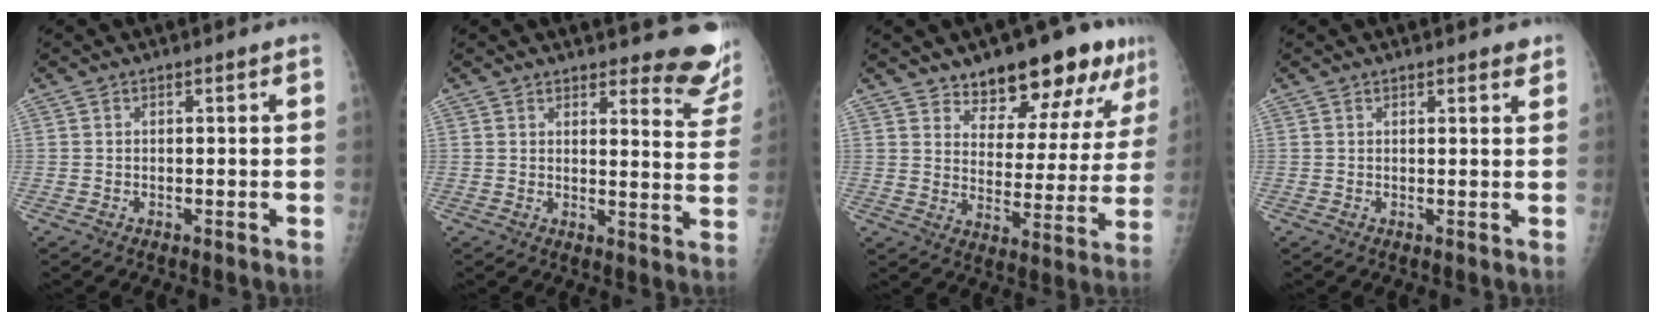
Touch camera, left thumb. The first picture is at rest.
{"total": 10.3, "force": [9.2, 2.7, 3.6], "torque": [-0.005, -0.080, 0.088]}
{"total": 16.0, "force": [11.8, 6.5, 8.5], "torque": [-0.067, -0.070, 0.165]}
{"total": 1.7, "force": [1.4, 0.6, 0.8], "torque": [0.001, -0.007, 0.014]}